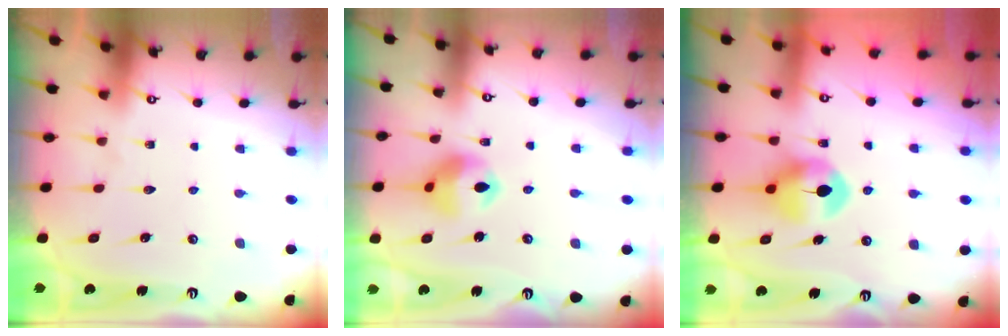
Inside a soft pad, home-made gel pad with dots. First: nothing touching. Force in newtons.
{"total": 11.0, "press": 10.9, "slide": 1.5}
{"total": 8.1, "press": 8.0, "slide": 0.6}